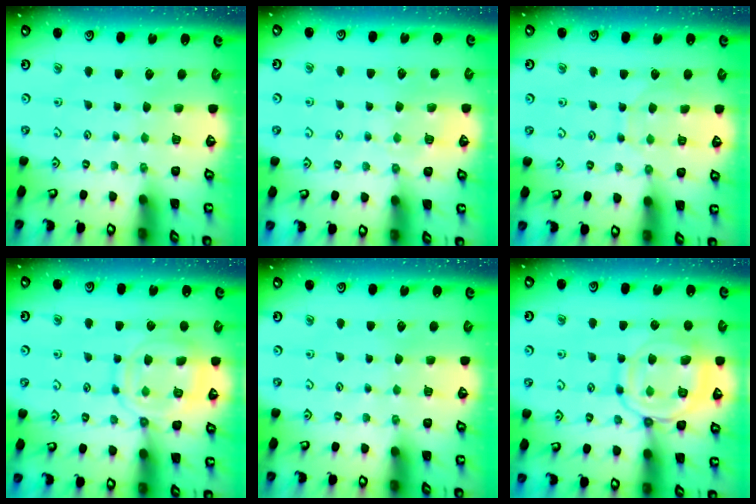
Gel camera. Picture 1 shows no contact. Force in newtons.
{"total": 4.5, "press": 4.5, "slide": 0.6}
{"total": 5.7, "press": 5.7, "slide": 0.5}
{"total": 13.9, "press": 13.8, "slide": 1.1}
{"total": 0.0}
{"total": 13.9, "press": 13.8, "slide": 1.2}